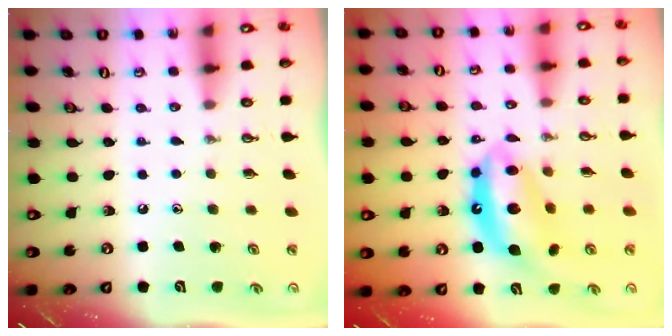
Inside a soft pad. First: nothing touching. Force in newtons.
{"total": 13.1, "press": 13.1, "slide": 0.9}